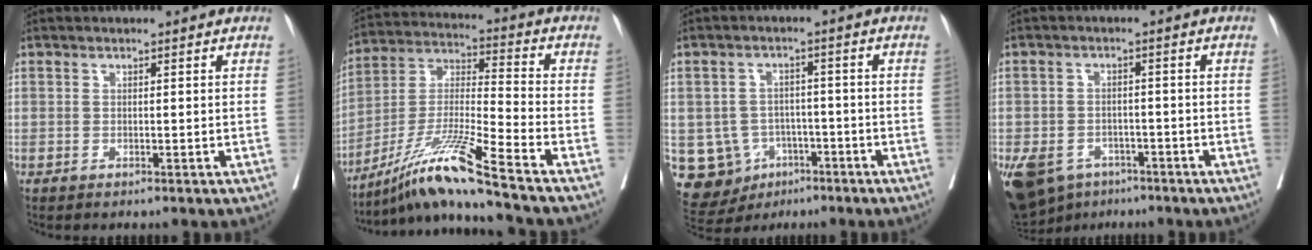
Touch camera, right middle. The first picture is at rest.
{"total": 13.9, "force": [-10.6, -2.5, 8.7], "torque": [-0.176, -0.018, -0.195]}
{"total": 10.4, "force": [-3.6, 9.4, 2.8], "torque": [-0.068, 0.021, -0.042]}
{"total": 14.4, "force": [-8.1, 10.2, 6.4], "torque": [-0.170, -0.011, -0.109]}